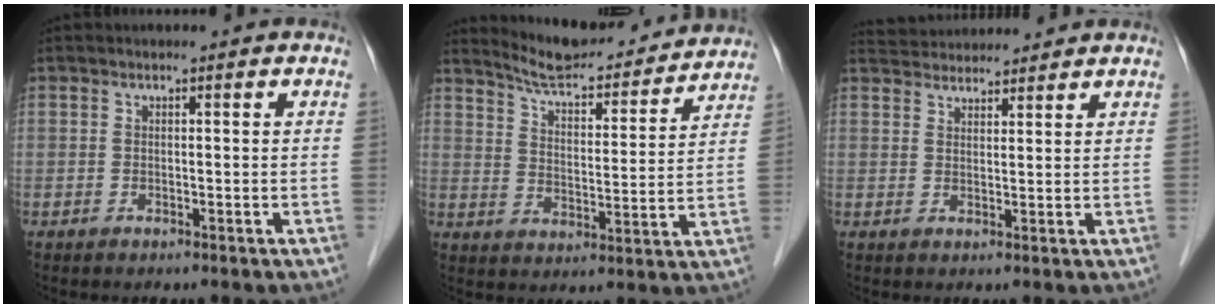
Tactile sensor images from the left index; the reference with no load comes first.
{"total": 15.4, "force": [14.7, 2.2, 4.1], "torque": [-0.058, -0.008, 0.204]}
{"total": 7.2, "force": [7.0, 1.2, 1.3], "torque": [-0.025, 0.033, 0.109]}